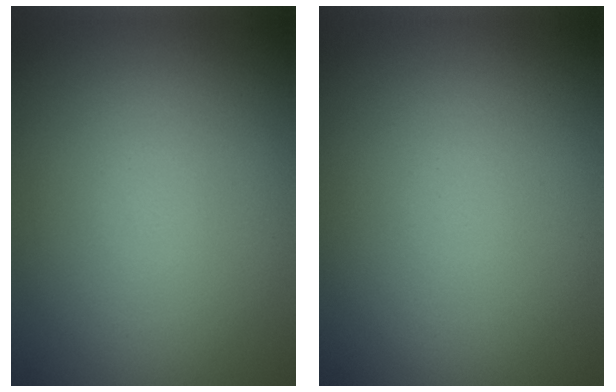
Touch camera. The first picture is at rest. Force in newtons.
{"total": 0.0}